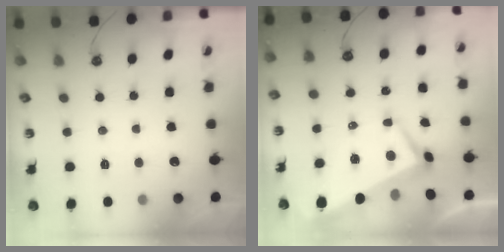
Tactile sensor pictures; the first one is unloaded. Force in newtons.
{"total": 2.2, "press": 1.9, "slide": 1.1}